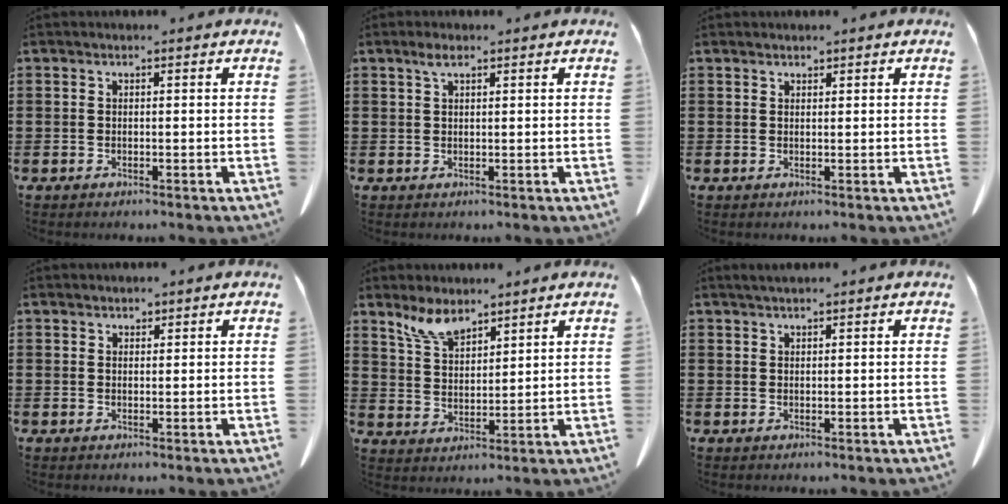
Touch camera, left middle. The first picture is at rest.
{"total": 1.7, "force": [0.9, 0.6, 1.4], "torque": [-0.030, 0.002, 0.014]}
{"total": 0.8, "force": [0.8, 0.1, 0.1], "torque": [-0.005, -0.003, 0.017]}
{"total": 1.1, "force": [1.1, 0.3, 0.1], "torque": [-0.005, -0.001, 0.022]}
{"total": 5.9, "force": [5.1, 1.7, 2.4], "torque": [-0.063, -0.016, 0.097]}
{"total": 1.0, "force": [0.9, 0.1, 0.5], "torque": [-0.011, -0.001, 0.015]}